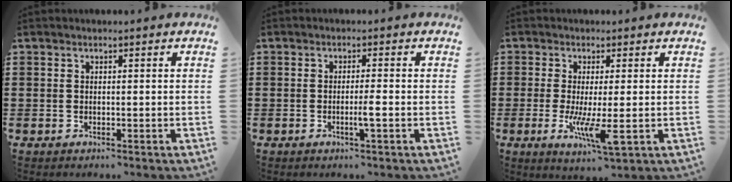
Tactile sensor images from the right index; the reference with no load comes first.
{"total": 2.5, "force": [-0.8, -0.1, 2.3], "torque": [-0.038, -0.002, -0.017]}
{"total": 6.4, "force": [-1.5, 1.2, 6.1], "torque": [-0.122, -0.021, -0.026]}